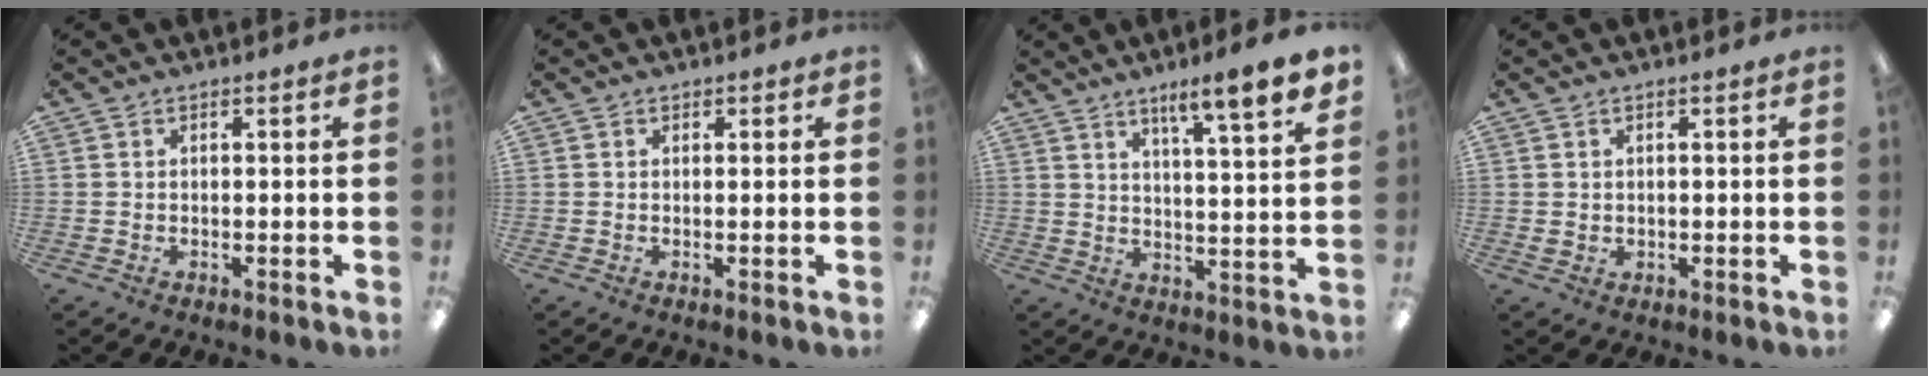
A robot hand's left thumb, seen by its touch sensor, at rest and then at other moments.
{"total": 0.5, "force": [0.1, 0.5, 0.2], "torque": [0.004, 0.000, 0.000]}
{"total": 8.9, "force": [6.8, 0.3, 5.8], "torque": [-0.082, -0.048, 0.107]}
{"total": 1.5, "force": [0.7, 1.3, 0.3], "torque": [-0.008, 0.005, 0.010]}